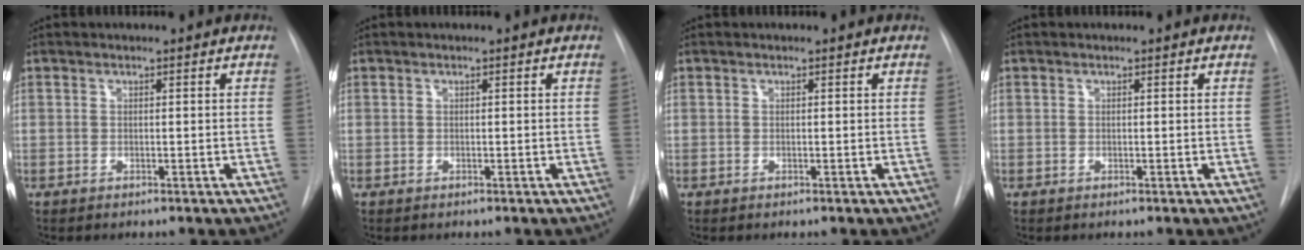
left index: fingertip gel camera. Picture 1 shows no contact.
{"total": 0.0}
{"total": 0.0}
{"total": 0.0}